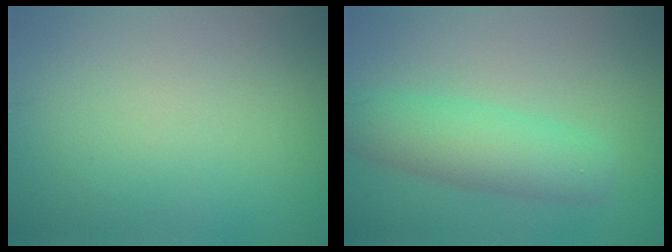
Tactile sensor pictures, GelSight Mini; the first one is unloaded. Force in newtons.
{"total": 6.0, "press": 6.0, "slide": 0.1}